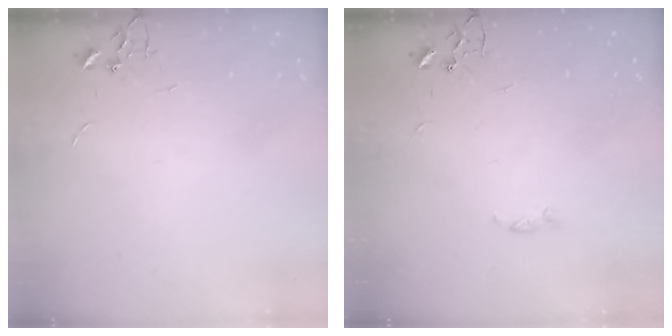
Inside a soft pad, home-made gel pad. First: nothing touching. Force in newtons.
{"total": 2.4, "press": 2.4, "slide": 0.5}